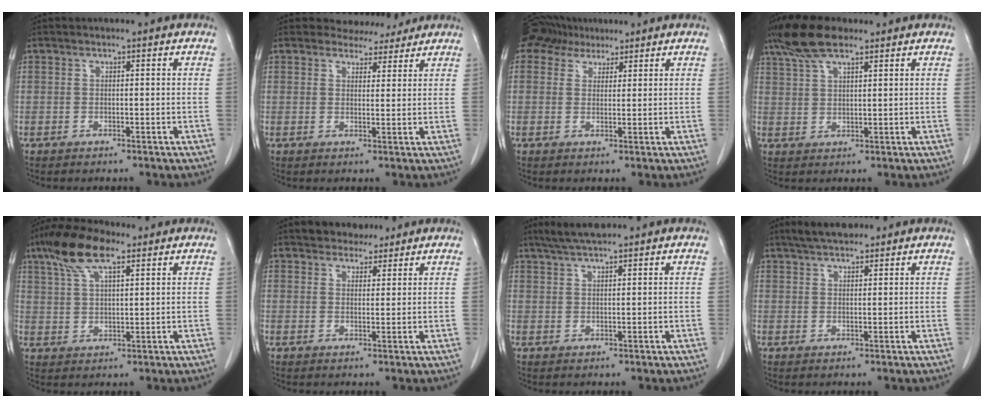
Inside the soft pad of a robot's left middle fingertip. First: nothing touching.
{"total": 4.0, "force": [3.7, 1.5, 0.0], "torque": [0.001, -0.001, 0.048]}
{"total": 5.2, "force": [4.4, 2.7, 0.6], "torque": [-0.019, 0.023, 0.080]}
{"total": 7.6, "force": [5.8, 2.0, 4.6], "torque": [-0.099, 0.017, 0.110]}
{"total": 9.0, "force": [5.7, 2.6, 6.5], "torque": [-0.134, 0.019, 0.109]}
{"total": 4.1, "force": [3.5, 1.9, 1.0], "torque": [-0.011, 0.008, 0.056]}
{"total": 4.8, "force": [4.0, 0.5, 2.6], "torque": [-0.054, 0.015, 0.073]}
{"total": 4.9, "force": [4.1, 1.4, 2.3], "torque": [-0.048, 0.017, 0.072]}